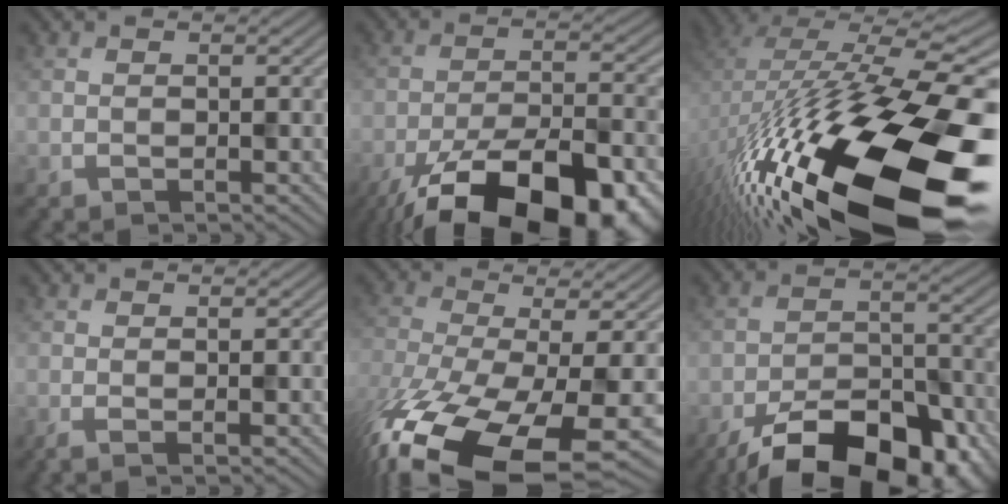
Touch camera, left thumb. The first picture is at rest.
{"total": 18.7, "force": [-13.0, 7.1, 11.3], "torque": [-0.184, -0.047, -0.193]}
{"total": 21.1, "force": [-7.8, 8.4, 17.7], "torque": [-0.344, -0.028, -0.114]}
{"total": 1.5, "force": [-0.1, 0.5, 1.4], "torque": [-0.023, 0.001, -0.003]}
{"total": 15.2, "force": [-8.6, 5.4, 11.4], "torque": [-0.265, -0.051, -0.124]}
{"total": 14.8, "force": [-10.8, 6.4, 7.8], "torque": [-0.129, -0.026, -0.164]}